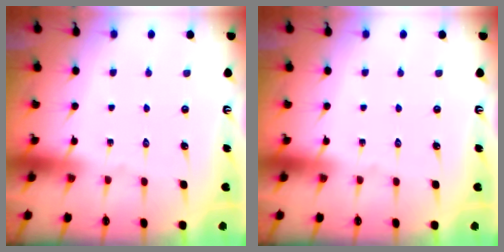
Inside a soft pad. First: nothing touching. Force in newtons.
{"total": 0.0}